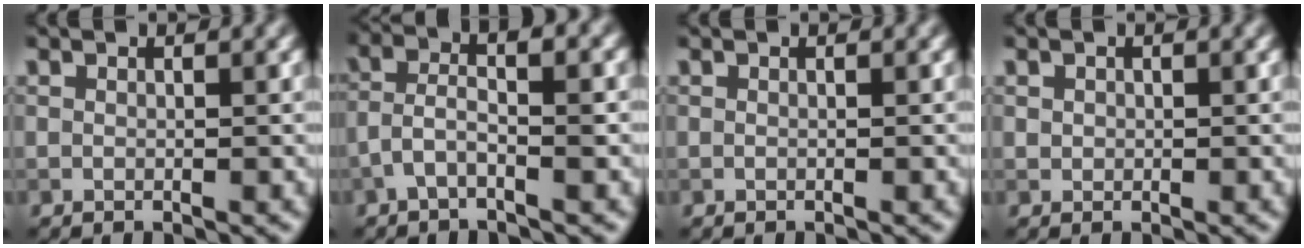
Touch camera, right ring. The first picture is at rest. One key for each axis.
{"total": 4.0, "fx": -0.9, "fy": 1.1, "fz": 3.7, "tx": -0.081, "ty": 0.020, "tz": -0.026}
{"total": 0.0}
{"total": 0.6, "fx": 0.1, "fy": 0.6, "fz": 0.1, "tx": 0.002, "ty": -0.002, "tz": 0.002}